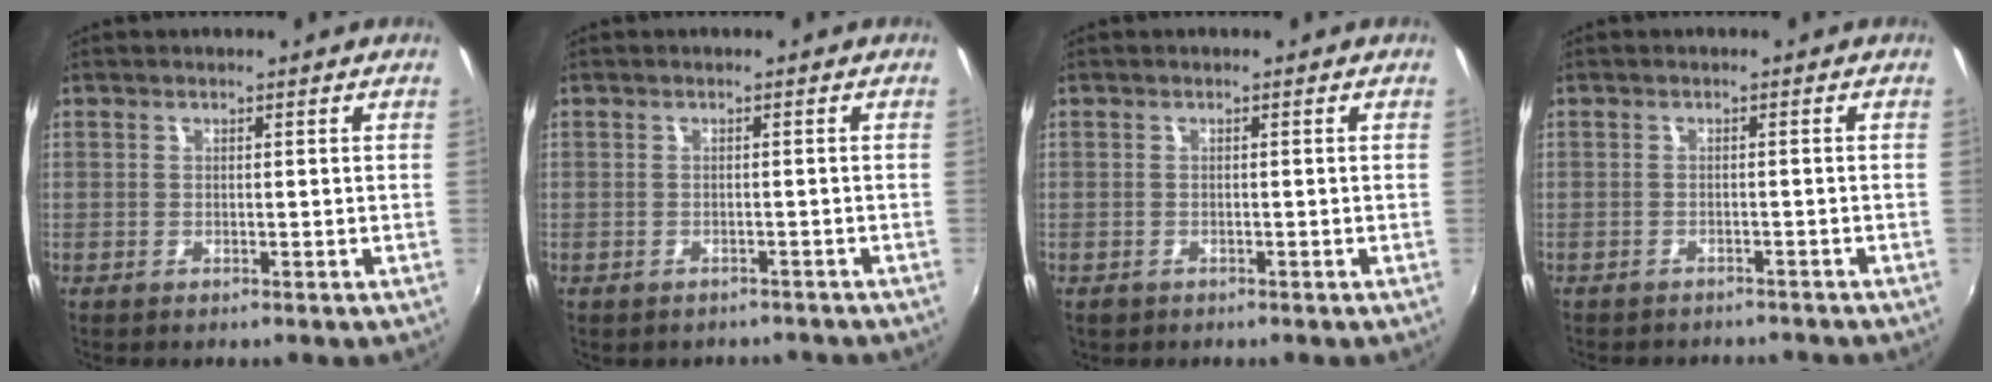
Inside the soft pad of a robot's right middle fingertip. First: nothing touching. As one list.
[{"total": 3.5, "force": [-3.0, 1.7, 0.9], "torque": [-0.020, -0.012, -0.035]}, {"total": 1.3, "force": [-0.8, 0.9, 0.3], "torque": [-0.010, -0.003, -0.012]}, {"total": 5.3, "force": [-4.8, 1.8, 1.4], "torque": [-0.039, -0.015, -0.067]}]